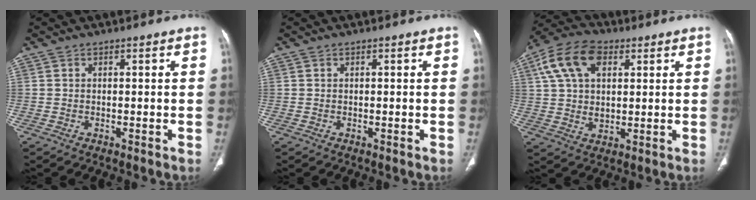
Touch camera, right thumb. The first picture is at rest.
{"total": 0.0}
{"total": 13.2, "force": [4.8, 8.2, 9.2], "torque": [-0.167, 0.005, 0.086]}